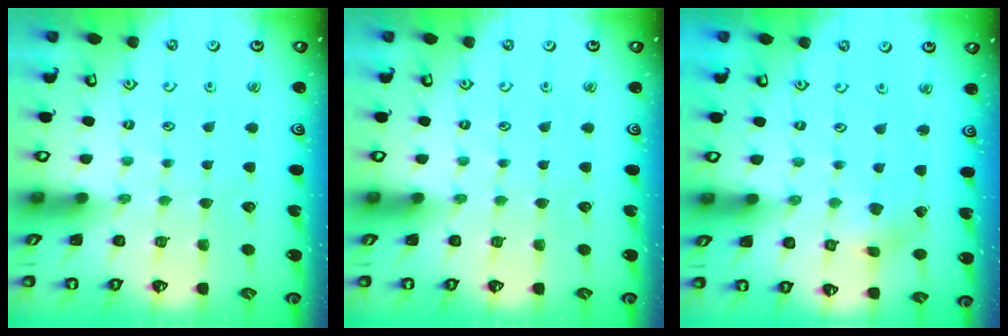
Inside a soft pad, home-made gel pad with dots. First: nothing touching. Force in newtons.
{"total": 0.0}
{"total": 2.3, "press": 2.3, "slide": 0.1}